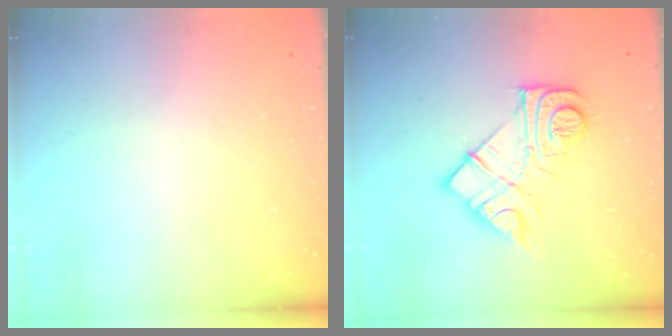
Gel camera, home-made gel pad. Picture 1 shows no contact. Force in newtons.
{"total": 13.9, "press": 13.8, "slide": 0.9}